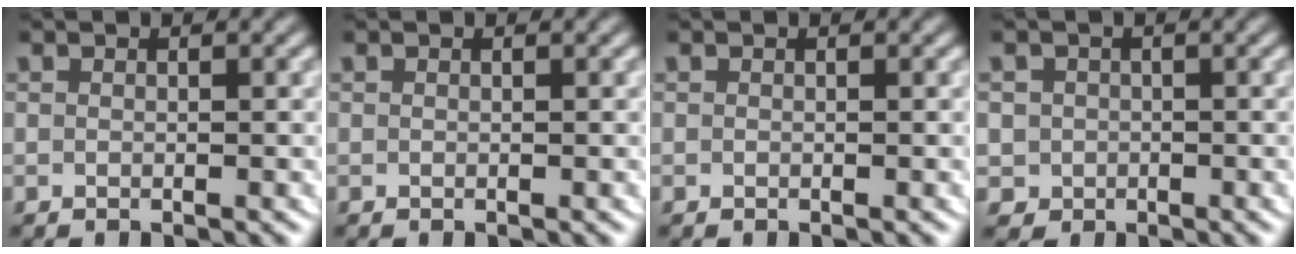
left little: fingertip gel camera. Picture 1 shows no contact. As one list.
[{"total": 0.0}, {"total": 0.0}, {"total": 5.9, "force": [-0.9, 5.6, 1.5], "torque": [-0.049, -0.022, -0.015]}]